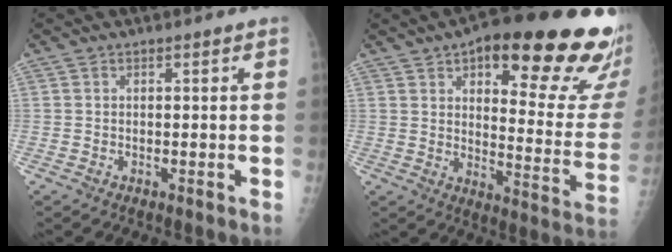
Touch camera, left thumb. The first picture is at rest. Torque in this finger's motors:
{"motor_torque": [0.50, 0.72, 1.15, -1.61, 0.26]}